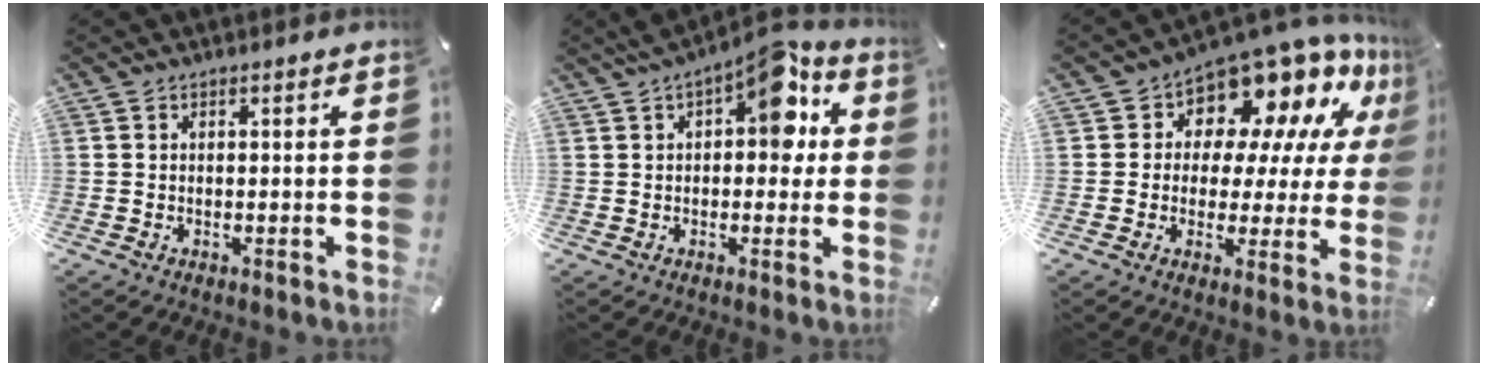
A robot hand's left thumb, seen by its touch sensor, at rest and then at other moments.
{"total": 11.1, "force": [4.8, 5.5, 8.4], "torque": [-0.101, -0.022, 0.076]}
{"total": 12.9, "force": [9.9, 6.8, 4.6], "torque": [-0.082, -0.091, 0.173]}